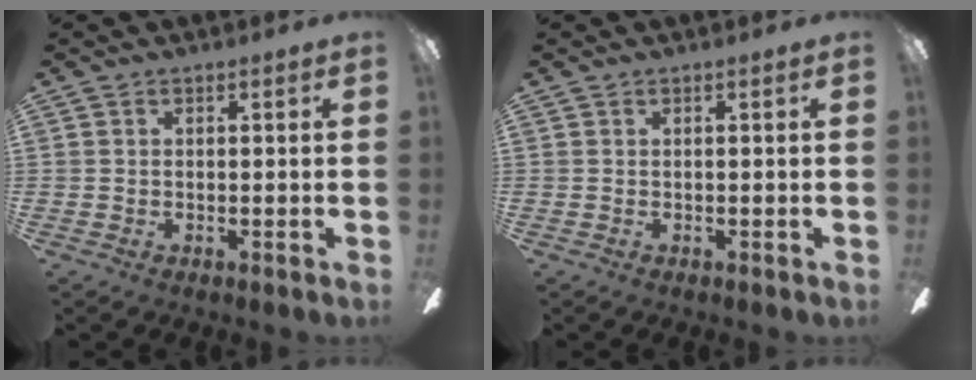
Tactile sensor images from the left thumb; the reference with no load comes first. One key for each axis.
{"total": 0.0}